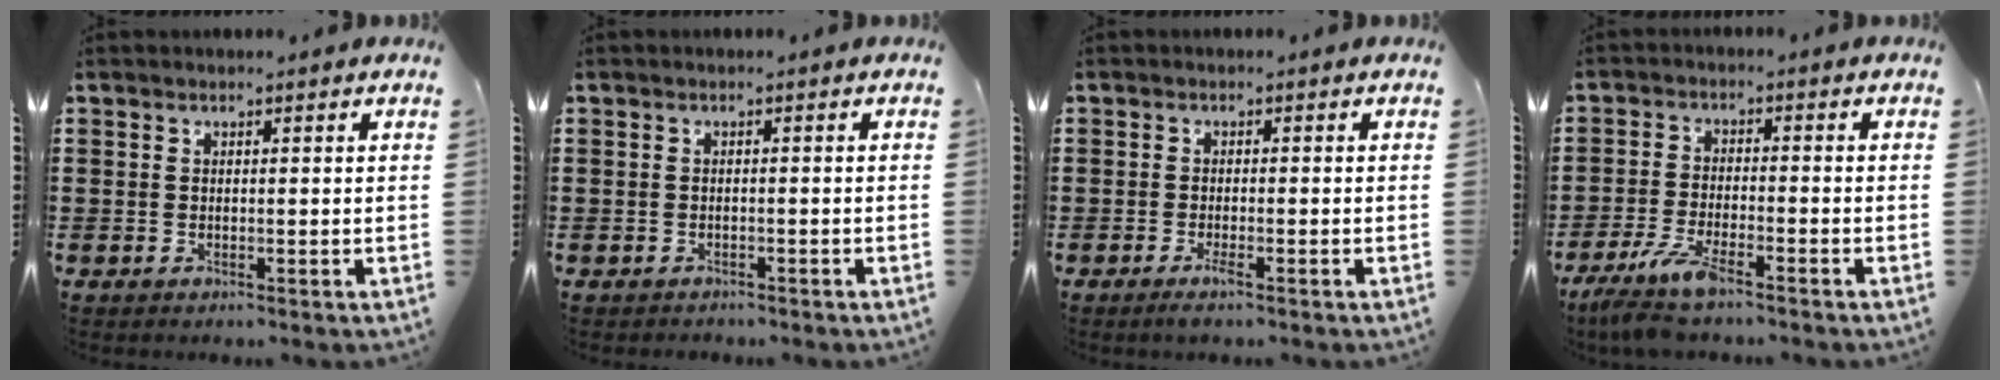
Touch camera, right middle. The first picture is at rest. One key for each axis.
{"total": 0.6, "fx": -0.6, "fy": 0.1, "fz": -0.1, "tx": 0.001, "ty": 0.001, "tz": -0.014}
{"total": 1.6, "fx": -0.9, "fy": 0.1, "fz": 1.3, "tx": -0.029, "ty": -0.007, "tz": -0.017}
{"total": 6.3, "fx": -5.0, "fy": 0.6, "fz": 3.9, "tx": -0.095, "ty": -0.021, "tz": -0.097}